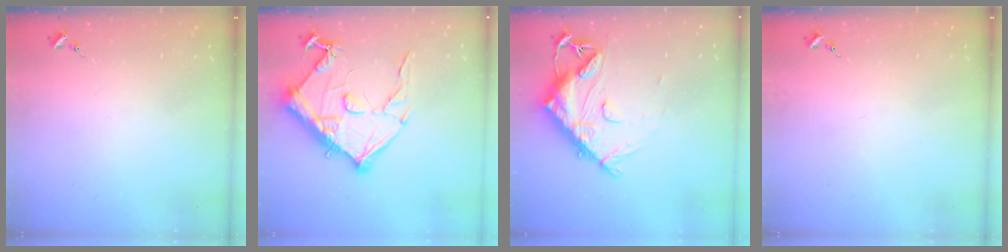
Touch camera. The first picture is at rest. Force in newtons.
{"total": 15.4, "press": 15.4, "slide": 1.0}
{"total": 14.3, "press": 14.2, "slide": 1.3}
{"total": 0.0}